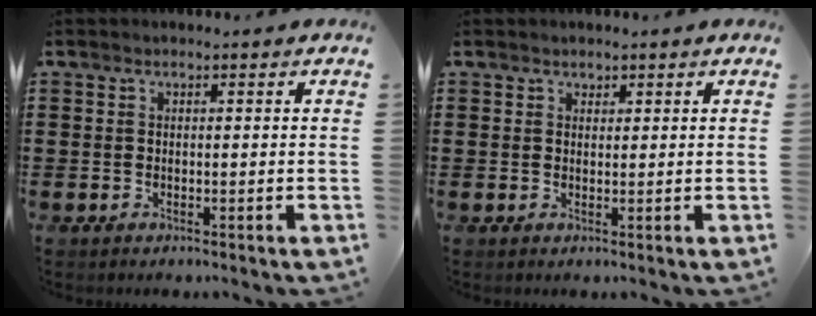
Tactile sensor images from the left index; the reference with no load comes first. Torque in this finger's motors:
{"motor_torque": [0.00, 0.03, -0.01, -0.01]}